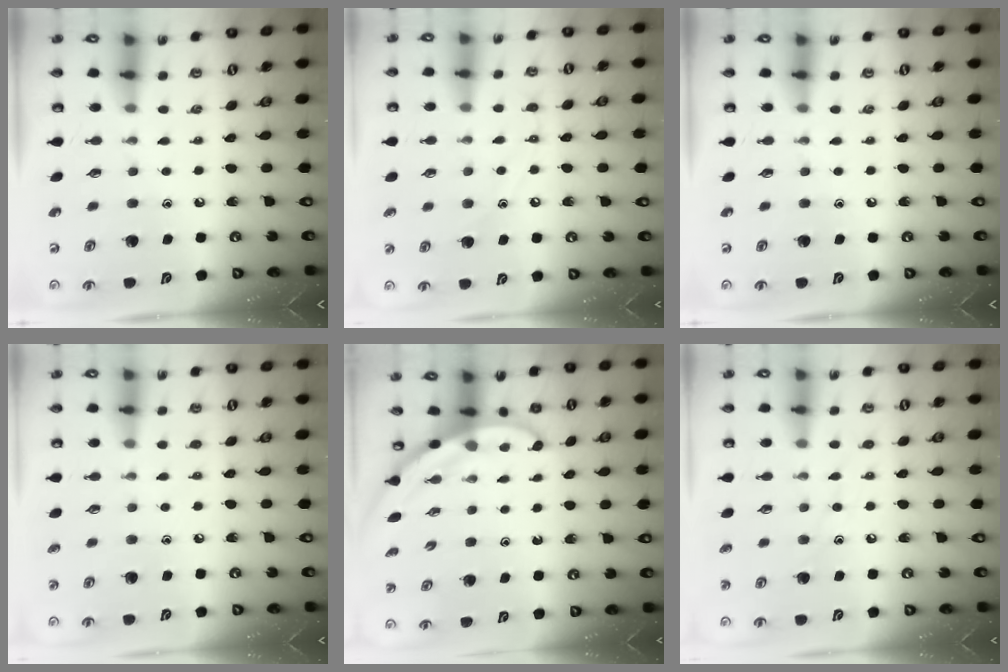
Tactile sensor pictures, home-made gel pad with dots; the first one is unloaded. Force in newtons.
{"total": 6.8, "press": 6.8, "slide": 0.6}
{"total": 0.0}
{"total": 3.5, "press": 3.5, "slide": 0.4}
{"total": 3.4, "press": 3.4, "slide": 0.1}
{"total": 7.6, "press": 7.6, "slide": 0.3}